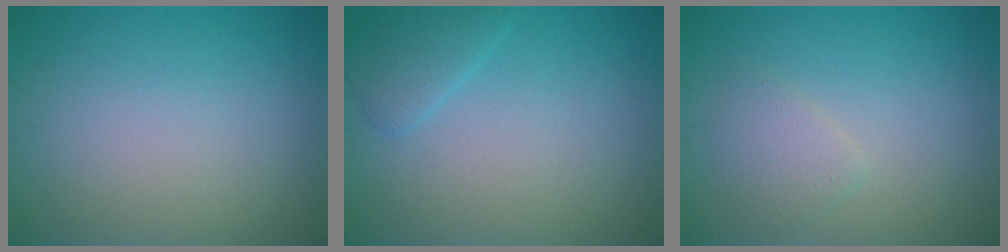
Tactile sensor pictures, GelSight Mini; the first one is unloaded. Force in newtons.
{"total": 1.8, "press": 1.8, "slide": 0.1}
{"total": 1.8, "press": 1.8, "slide": 0.2}